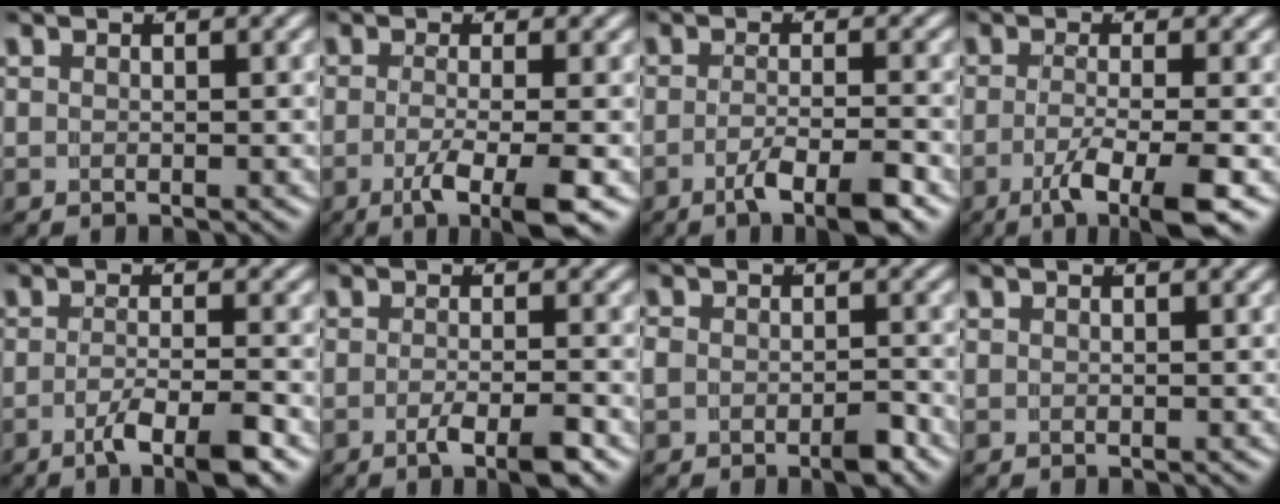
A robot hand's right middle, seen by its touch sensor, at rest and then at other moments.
{"total": 5.9, "force": [-3.5, 0.6, 4.7], "torque": [-0.080, -0.029, -0.044]}
{"total": 4.4, "force": [-2.8, 0.3, 3.4], "torque": [-0.056, -0.014, -0.042]}
{"total": 6.6, "force": [-4.2, 0.8, 5.0], "torque": [-0.081, -0.029, -0.054]}
{"total": 4.9, "force": [-3.1, 0.4, 3.8], "torque": [-0.063, -0.017, -0.044]}
{"total": 3.3, "force": [-2.1, 0.1, 2.6], "torque": [-0.043, -0.009, -0.033]}
{"total": 2.1, "force": [-1.3, 1.0, 1.4], "torque": [-0.031, -0.006, -0.020]}
{"total": 0.0}